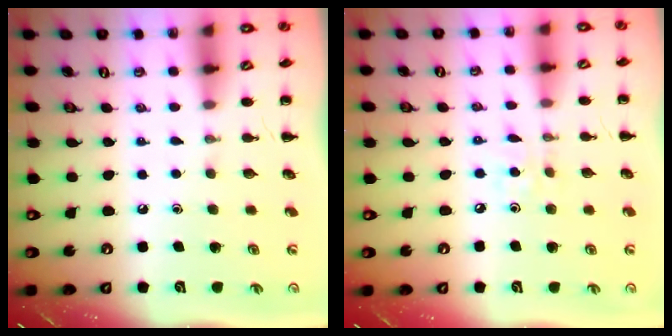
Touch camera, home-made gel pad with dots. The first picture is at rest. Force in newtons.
{"total": 2.2, "press": 2.1, "slide": 0.6}